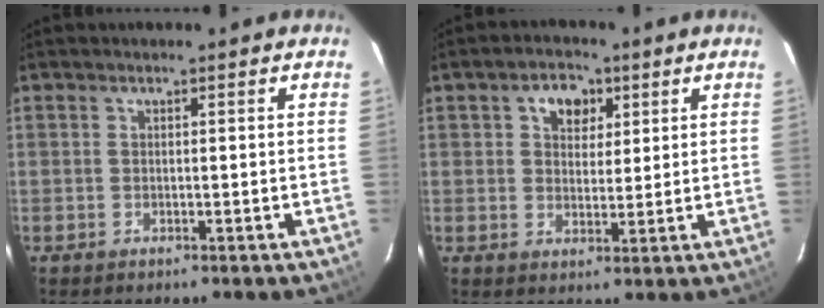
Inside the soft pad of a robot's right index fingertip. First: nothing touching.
{"total": 5.7, "force": [2.4, 4.2, 3.0], "torque": [-0.042, 0.014, 0.041]}